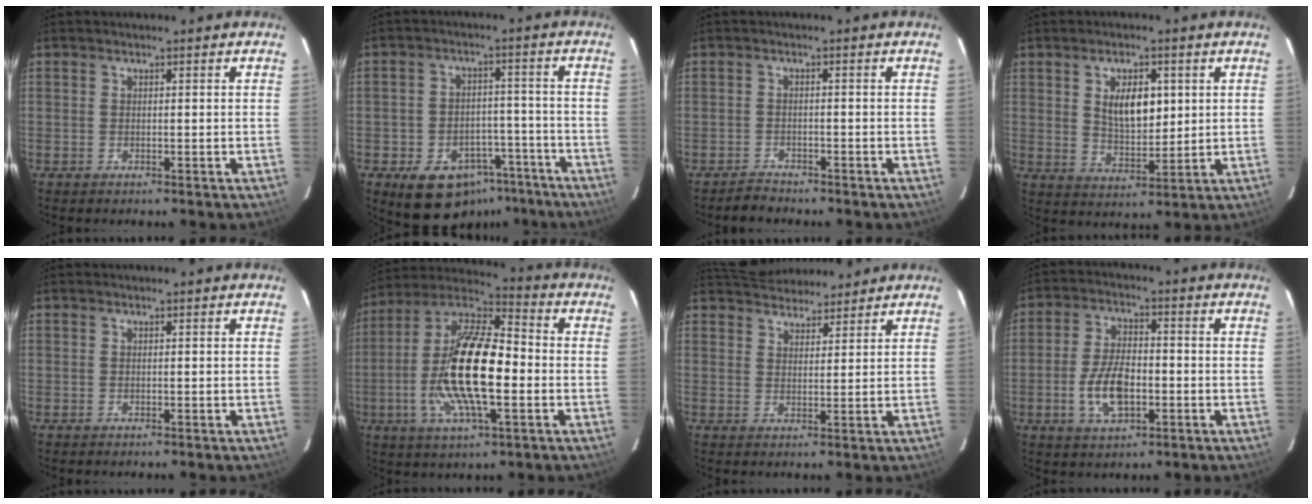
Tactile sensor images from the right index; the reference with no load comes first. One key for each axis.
{"total": 13.0, "fx": -8.3, "fy": 8.7, "fz": 5.0, "tx": -0.098, "ty": 0.034, "tz": -0.085}
{"total": 1.9, "fx": -1.8, "fy": 0.2, "fz": -0.7, "tx": 0.007, "ty": 0.000, "tz": -0.032}
{"total": 7.2, "fx": 2.5, "fy": 3.4, "fz": 5.8, "tx": -0.096, "ty": -0.002, "tz": 0.054}
{"total": 0.0}
{"total": 19.6, "fx": -3.1, "fy": 6.3, "fz": 18.3, "tx": -0.357, "ty": -0.003, "tz": -0.069}
{"total": 6.4, "fx": 6.1, "fy": 1.8, "fz": 0.5, "tx": -0.006, "ty": 0.019, "tz": 0.094}
{"total": 4.6, "fx": -1.2, "fy": 2.7, "fz": 3.5, "tx": -0.068, "ty": 0.001, "tz": -0.018}